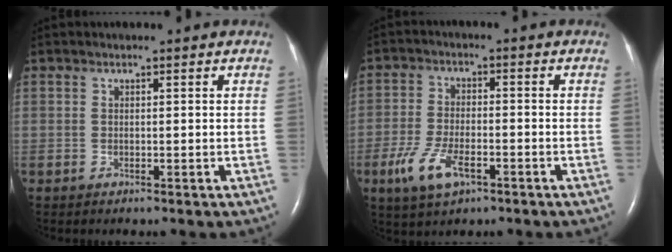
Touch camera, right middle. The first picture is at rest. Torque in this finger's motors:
{"motor_torque": [0.65, -0.38, 0.18, 0.06]}